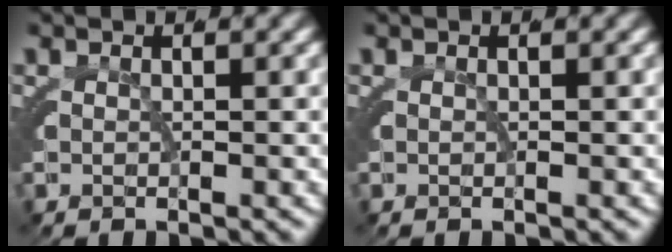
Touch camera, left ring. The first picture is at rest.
{"total": 0.0}